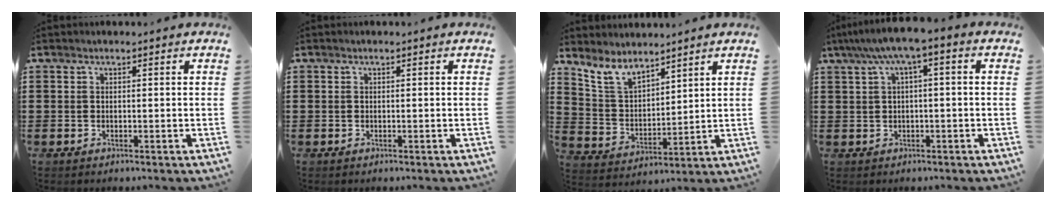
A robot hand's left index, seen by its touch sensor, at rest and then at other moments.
{"total": 0.0}
{"total": 7.0, "force": [6.1, 2.6, 2.3], "torque": [-0.070, -0.019, 0.115]}
{"total": 4.1, "force": [0.0, 0.6, 4.1], "torque": [-0.077, 0.002, -0.006]}